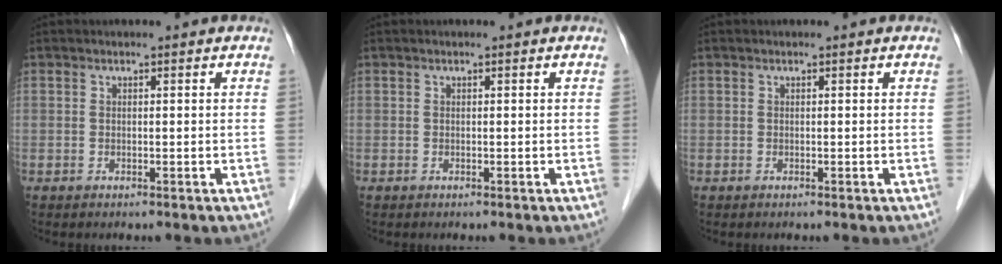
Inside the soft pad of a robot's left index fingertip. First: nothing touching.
{"total": 0.0}
{"total": 0.0}